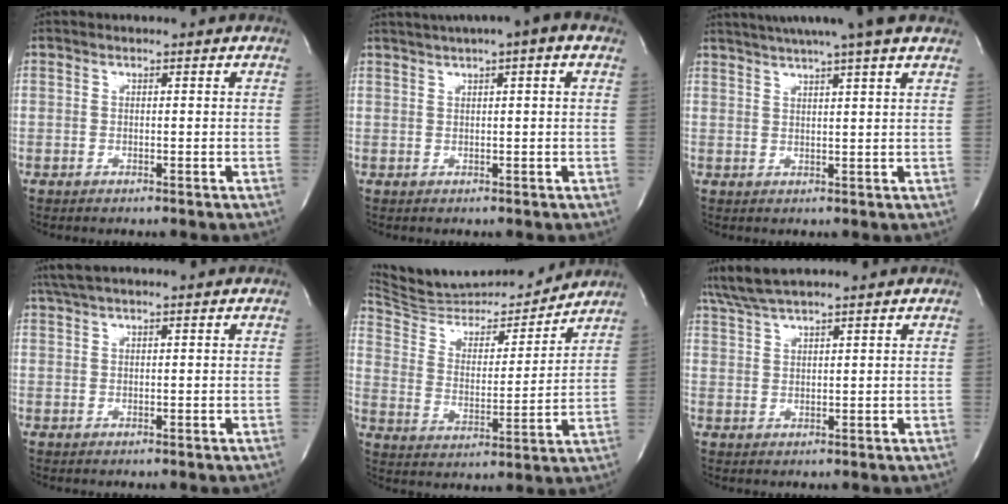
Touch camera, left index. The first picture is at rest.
{"total": 6.3, "force": [3.4, 0.3, 5.3], "torque": [-0.084, 0.025, 0.049]}
{"total": 12.2, "force": [10.1, -0.6, 6.8], "torque": [-0.121, 0.023, 0.128]}
{"total": 2.7, "force": [2.1, -0.2, 1.6], "torque": [-0.036, 0.020, 0.045]}
{"total": 18.2, "force": [17.5, 2.7, 4.2], "torque": [-0.072, -0.012, 0.283]}
{"total": 5.6, "force": [5.0, -0.5, 2.5], "torque": [-0.057, 0.022, 0.100]}